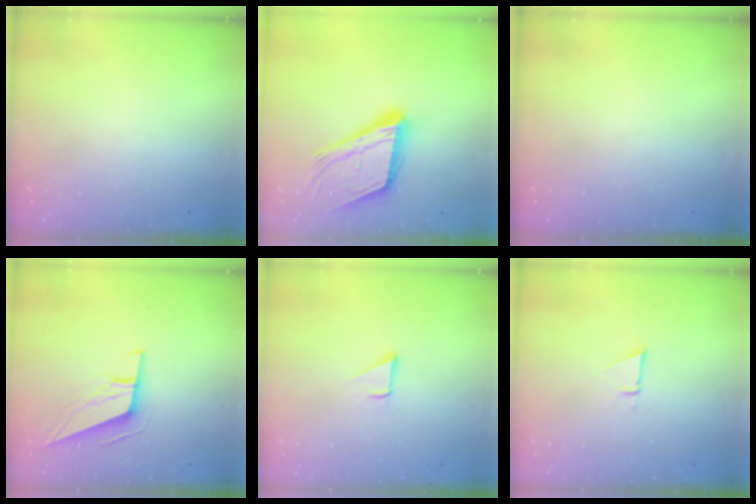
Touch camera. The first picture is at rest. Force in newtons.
{"total": 18.7, "press": 18.4, "slide": 3.0}
{"total": 0.0}
{"total": 11.2, "press": 11.0, "slide": 2.4}
{"total": 1.9, "press": 1.9, "slide": 0.1}
{"total": 3.1, "press": 3.1, "slide": 0.2}